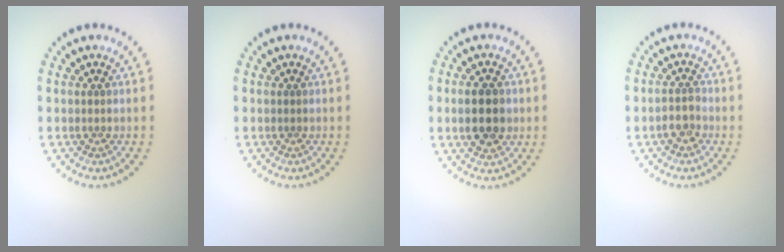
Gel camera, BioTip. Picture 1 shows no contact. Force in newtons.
{"total": 0.0}
{"total": 4.4, "press": 4.4, "slide": 0.2}
{"total": 1.9, "press": 1.7, "slide": 0.7}